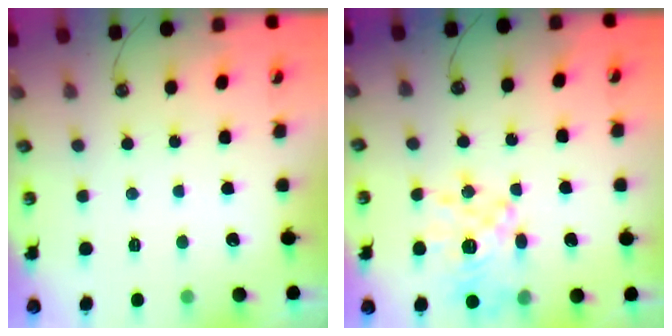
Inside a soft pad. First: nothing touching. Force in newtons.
{"total": 14.3, "press": 14.2, "slide": 1.2}